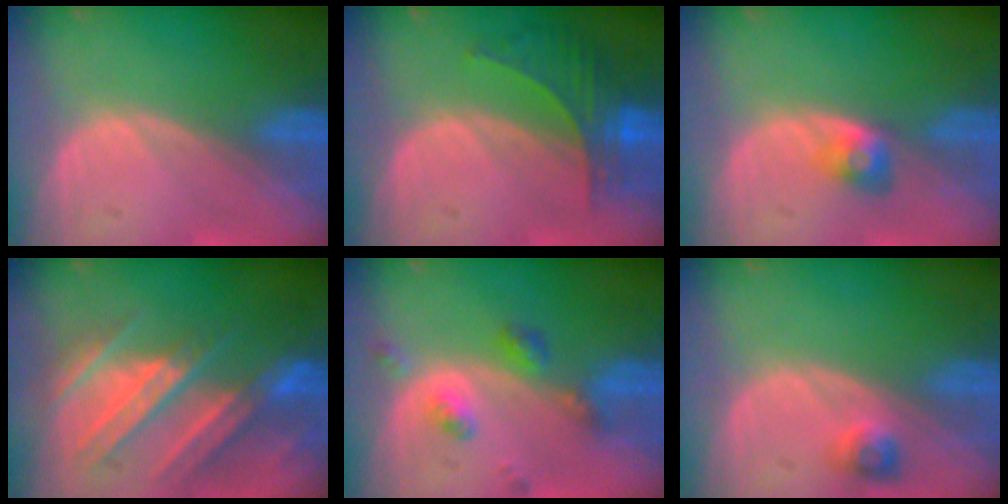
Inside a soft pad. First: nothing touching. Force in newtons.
{"total": 5.9, "press": 5.6, "slide": 2.0}
{"total": 2.9, "press": 2.4, "slide": 1.5}
{"total": 9.9, "press": 9.5, "slide": 2.8}
{"total": 5.1, "press": 4.4, "slide": 2.5}
{"total": 2.3, "press": 2.2, "slide": 0.3}